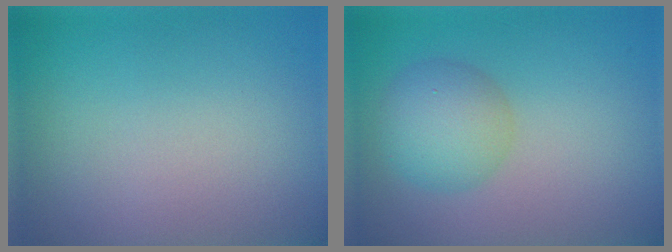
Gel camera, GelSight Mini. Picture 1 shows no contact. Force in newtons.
{"total": 3.8, "press": 3.8, "slide": 0.2}